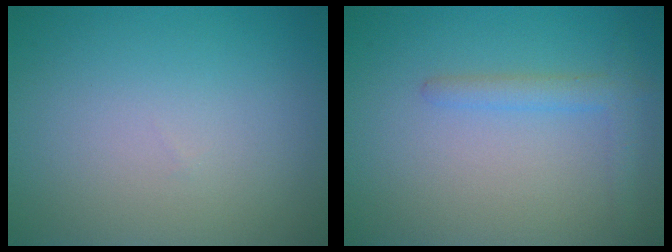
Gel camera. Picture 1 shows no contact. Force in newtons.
{"total": 2.0, "press": 2.0, "slide": 0.2}